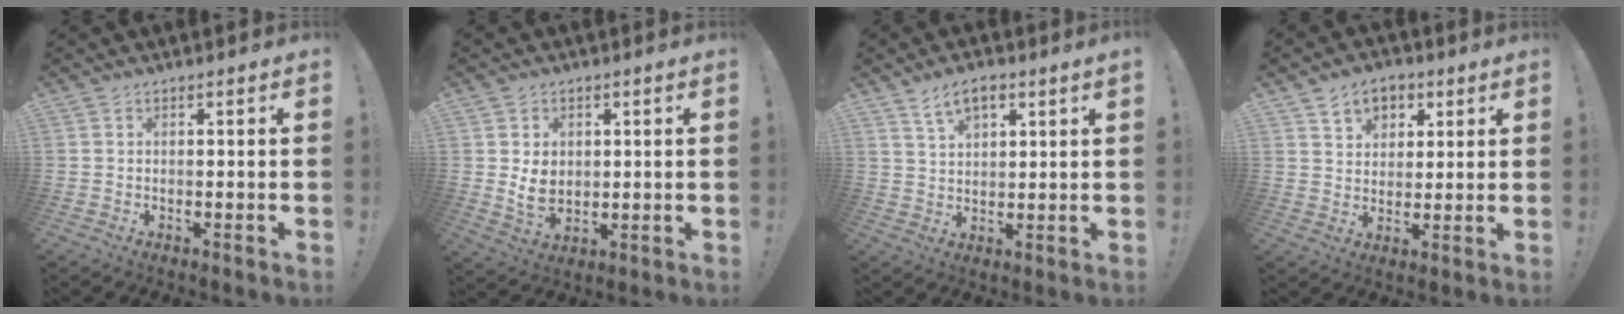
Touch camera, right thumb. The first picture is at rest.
{"total": 7.4, "force": [1.5, 6.2, 3.9], "torque": [-0.051, -0.008, 0.026]}
{"total": 6.5, "force": [4.1, 2.6, 4.3], "torque": [-0.070, -0.015, 0.075]}
{"total": 7.8, "force": [4.2, 6.0, 2.7], "torque": [-0.033, -0.022, 0.079]}